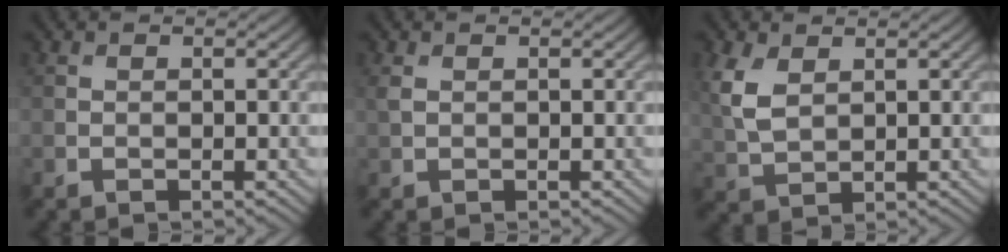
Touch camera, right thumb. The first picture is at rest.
{"total": 1.1, "force": [0.4, 0.7, 0.8], "torque": [-0.027, 0.002, 0.010]}
{"total": 5.3, "force": [2.0, 3.1, 3.8], "torque": [-0.106, 0.004, 0.041]}